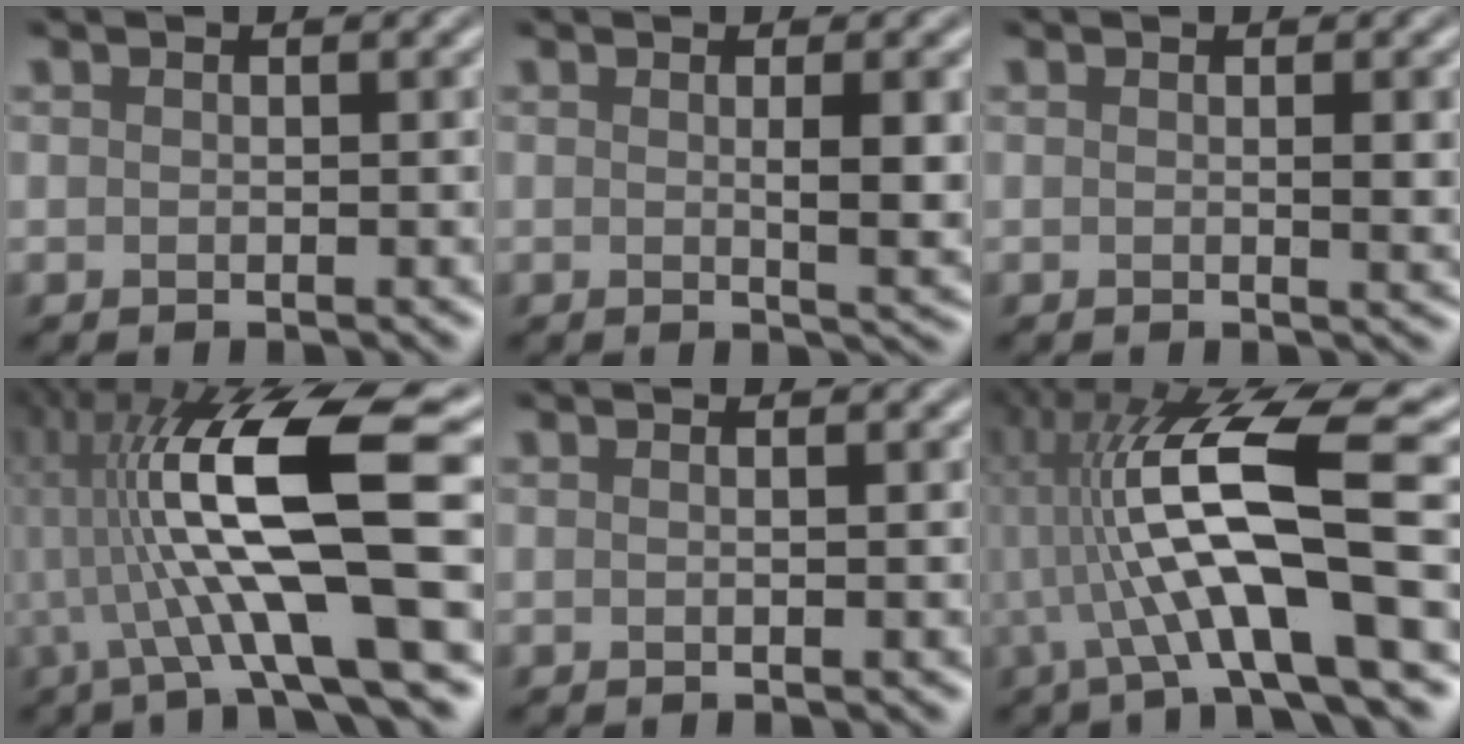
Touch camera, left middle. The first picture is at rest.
{"total": 3.9, "force": [0.3, 0.7, 3.8], "torque": [-0.052, 0.000, 0.013]}
{"total": 1.8, "force": [0.1, 0.3, 1.8], "torque": [-0.023, 0.001, 0.005]}
{"total": 13.4, "force": [0.5, 2.3, 13.2], "torque": [-0.246, 0.022, 0.018]}
{"total": 0.7, "force": [0.1, 0.4, 0.6], "torque": [0.001, -0.005, -0.006]}
{"total": 12.3, "force": [0.0, 2.2, 12.1], "torque": [-0.226, 0.022, 0.007]}